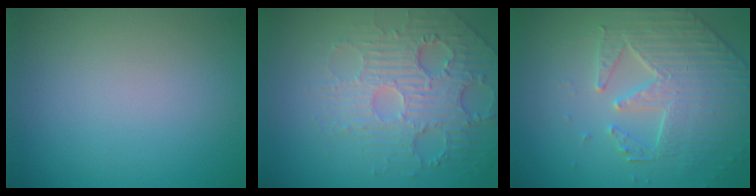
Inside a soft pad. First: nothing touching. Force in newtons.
{"total": 5.0, "press": 4.4, "slide": 2.4}
{"total": 4.3, "press": 4.2, "slide": 1.1}